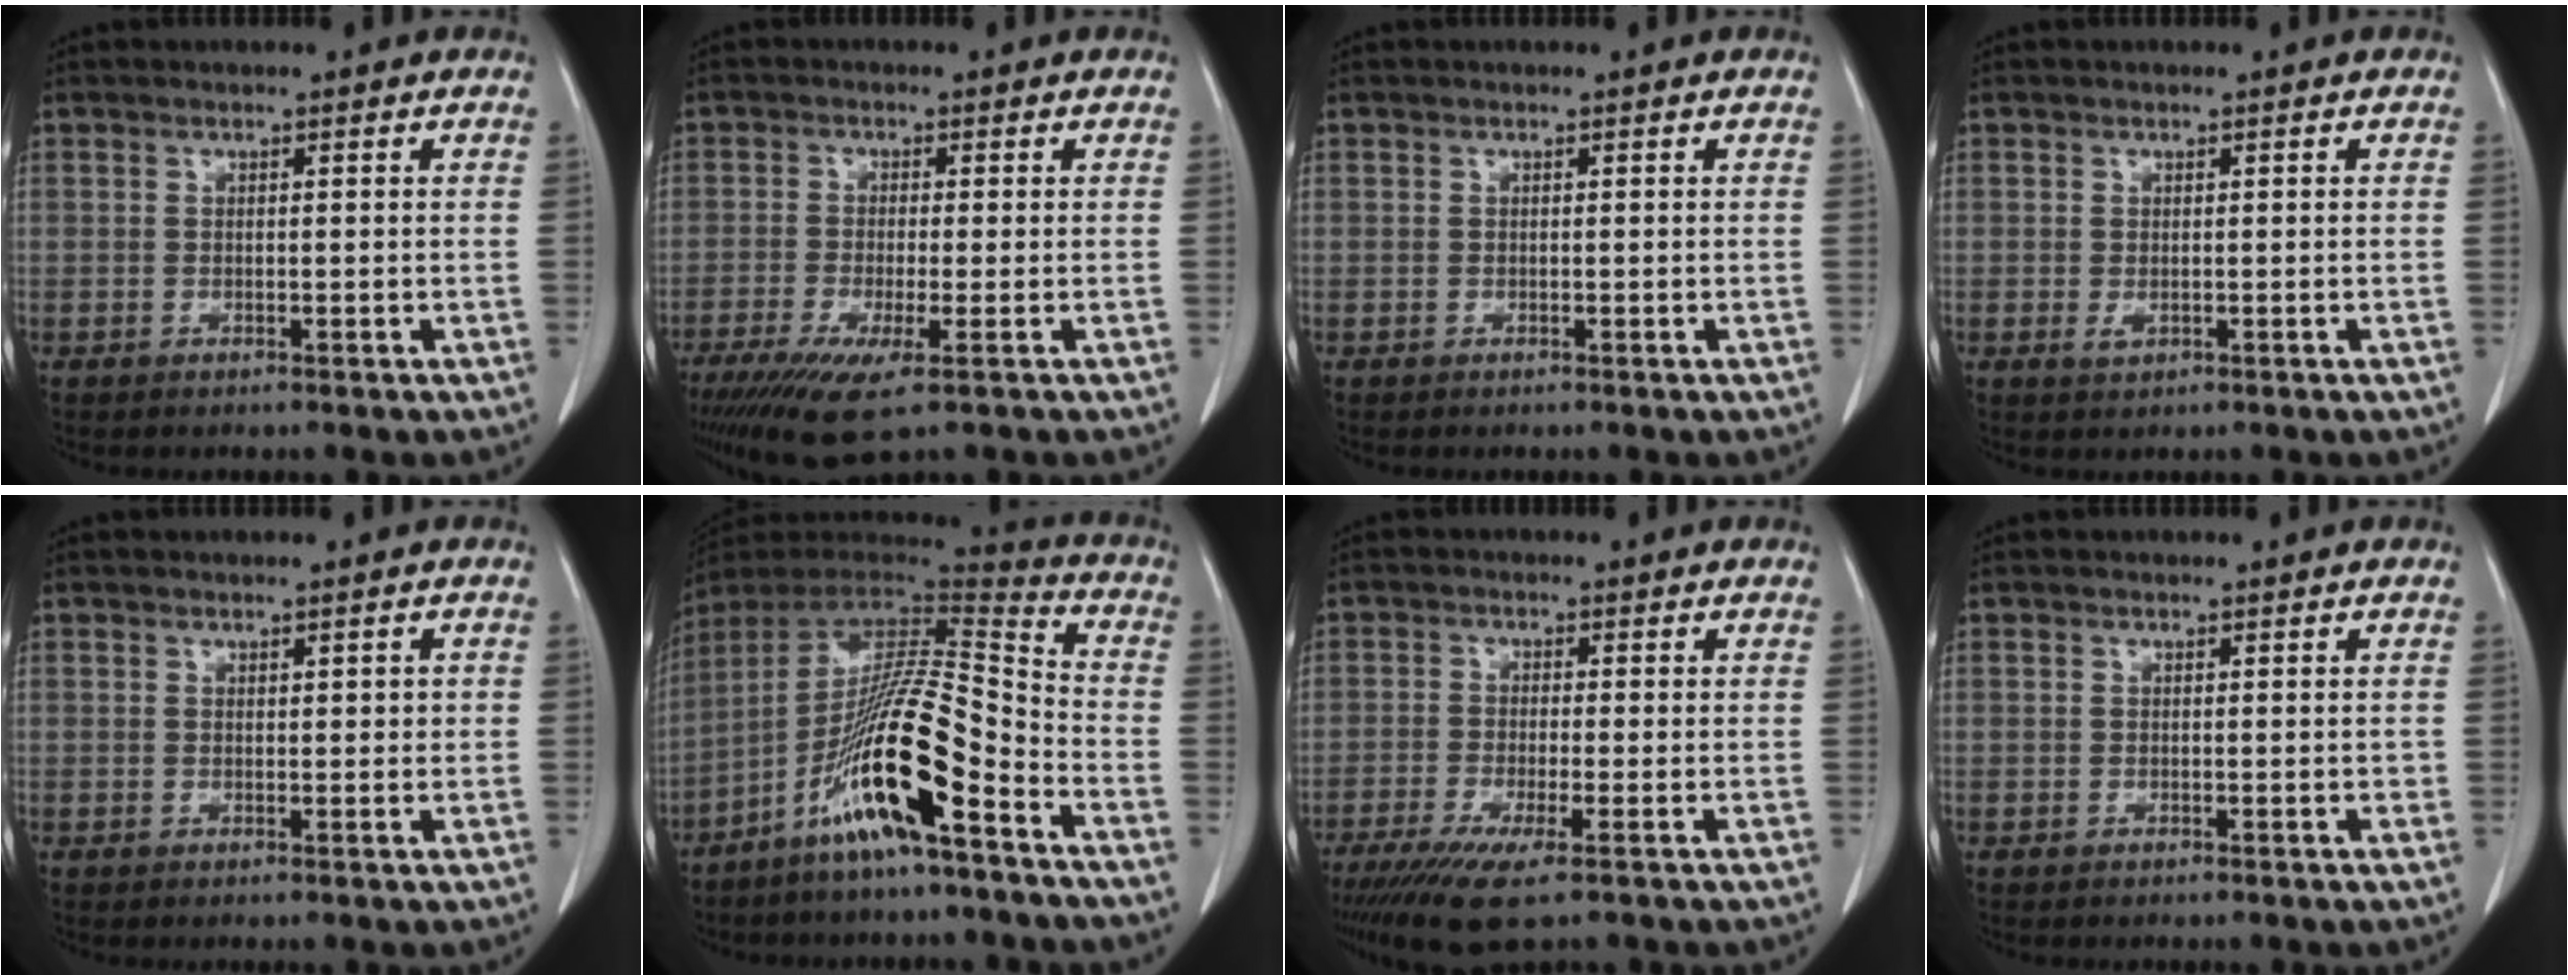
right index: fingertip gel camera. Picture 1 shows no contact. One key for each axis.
{"total": 8.1, "fx": -4.6, "fy": 0.8, "fz": 6.6, "tx": -0.114, "ty": -0.023, "tz": -0.077}
{"total": 0.0}
{"total": 1.1, "fx": -0.1, "fy": 0.7, "fz": 0.8, "tx": -0.011, "ty": -0.003, "tz": 0.002}
{"total": 1.3, "fx": 0.3, "fy": 0.5, "fz": 1.2, "tx": -0.017, "ty": 0.005, "tz": 0.007}
{"total": 17.5, "fx": -8.7, "fy": 1.1, "fz": 15.1, "tx": -0.296, "ty": -0.020, "tz": -0.164}
{"total": 8.1, "fx": -5.3, "fy": 0.5, "fz": 6.1, "tx": -0.106, "ty": -0.021, "tz": -0.088}
{"total": 0.0}